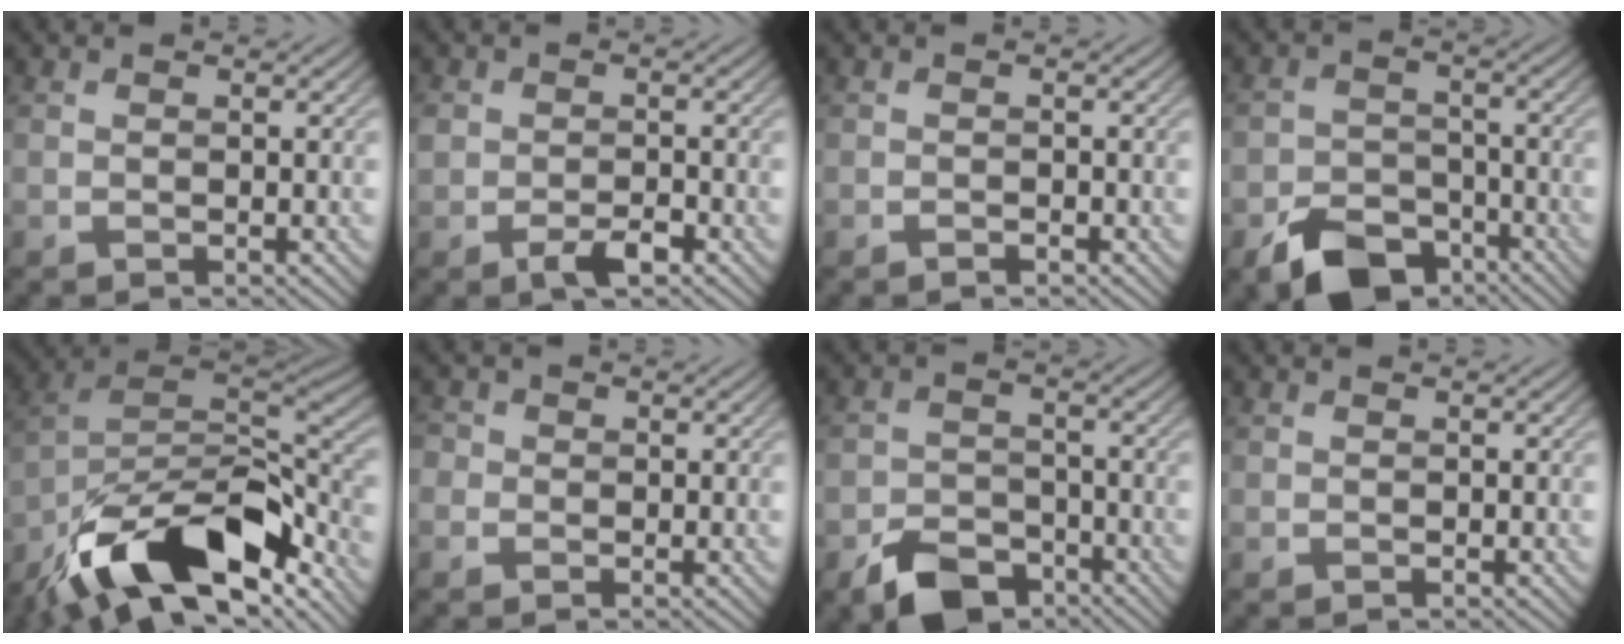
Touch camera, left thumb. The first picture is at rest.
{"total": 3.5, "force": [-1.8, 1.9, 2.3], "torque": [-0.040, -0.002, -0.034]}
{"total": 0.8, "force": [-0.6, 0.1, 0.5], "torque": [-0.007, 0.001, -0.010]}
{"total": 8.0, "force": [-5.4, 4.6, 3.6], "torque": [-0.065, -0.018, -0.101]}
{"total": 17.6, "force": [-11.5, 7.4, 11.1], "torque": [-0.225, -0.015, -0.205]}
{"total": 2.1, "force": [0.0, 2.1, 0.4], "torque": [-0.007, 0.006, -0.018]}
{"total": 6.6, "force": [-4.6, 3.6, 2.9], "torque": [-0.055, -0.009, -0.091]}
{"total": 0.0}